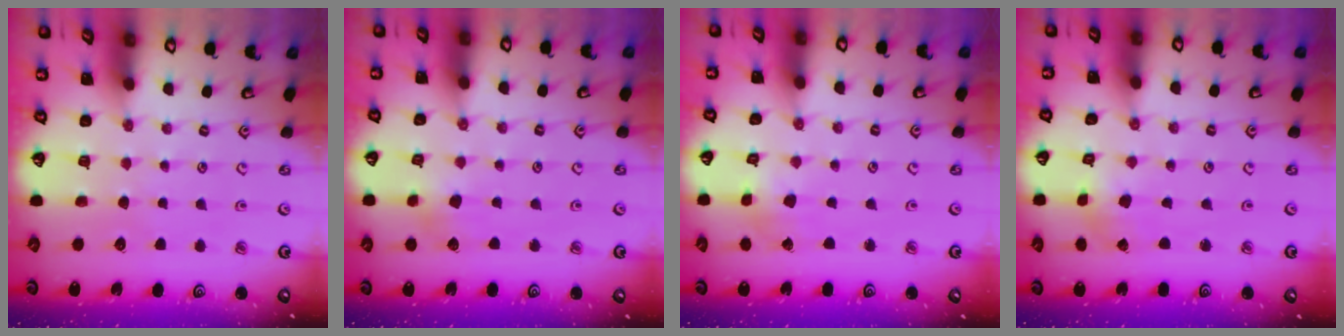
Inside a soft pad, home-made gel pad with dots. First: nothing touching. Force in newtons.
{"total": 3.9, "press": 3.8, "slide": 0.4}
{"total": 2.1, "press": 2.1, "slide": 0.1}
{"total": 0.5, "press": 0.5, "slide": 0.2}